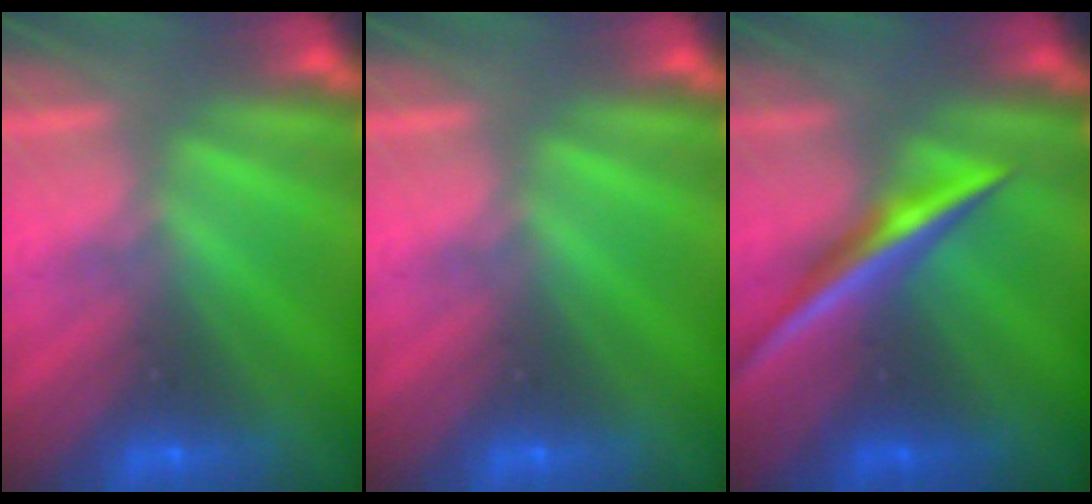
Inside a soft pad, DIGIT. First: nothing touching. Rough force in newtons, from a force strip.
{"total": 0.0}
{"total": 1.9}